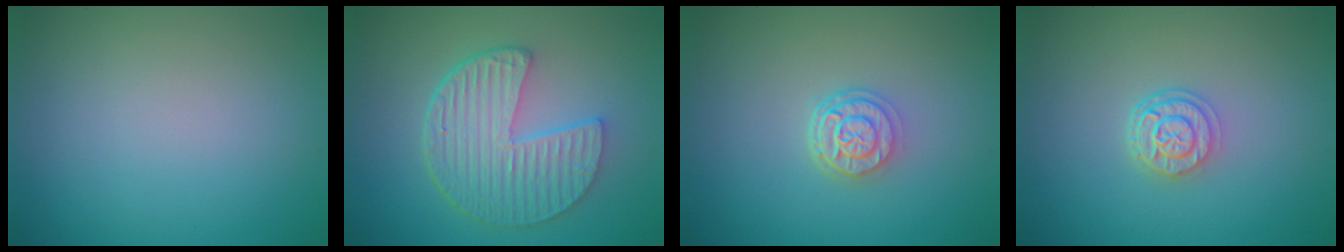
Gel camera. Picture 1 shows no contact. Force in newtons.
{"total": 6.5, "press": 4.8, "slide": 4.4}
{"total": 3.1, "press": 2.4, "slide": 2.0}
{"total": 2.6, "press": 2.1, "slide": 1.5}